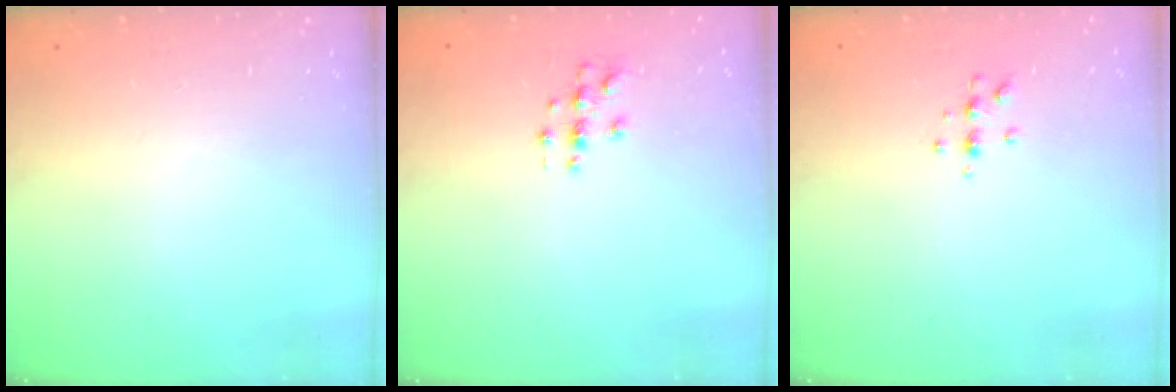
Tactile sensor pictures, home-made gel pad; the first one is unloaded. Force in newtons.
{"total": 2.7, "press": 2.7, "slide": 0.3}
{"total": 4.9, "press": 4.9, "slide": 0.7}